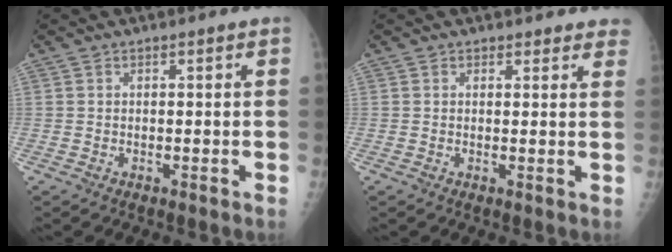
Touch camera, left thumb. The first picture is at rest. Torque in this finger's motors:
{"motor_torque": [-0.07, 0.04, 0.03, -0.05, 0.03]}